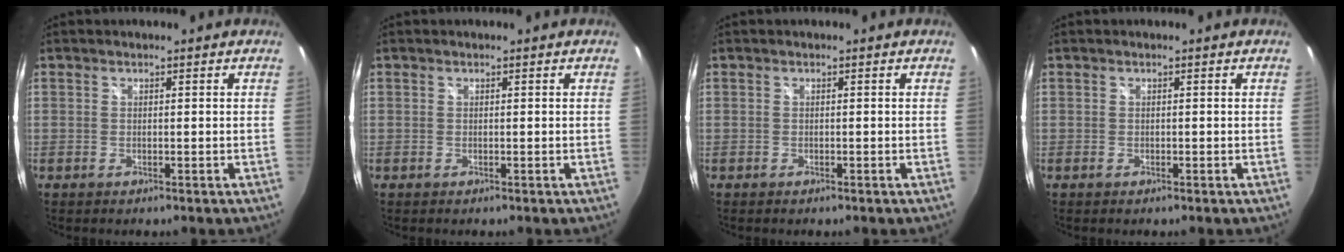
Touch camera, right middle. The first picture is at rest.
{"total": 0.0}
{"total": 0.0}
{"total": 0.0}